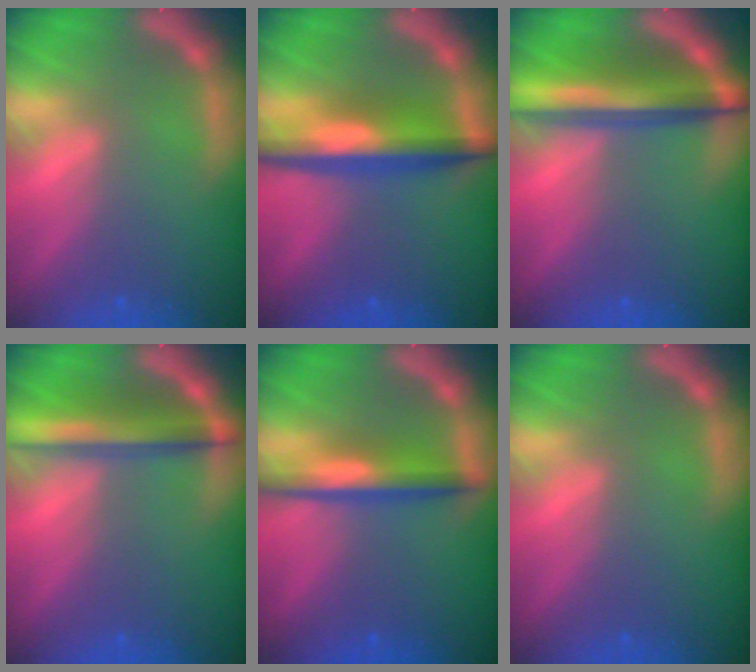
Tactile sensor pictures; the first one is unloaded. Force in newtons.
{"total": 6.5}
{"total": 7.6}
{"total": 5.5}
{"total": 4.5}
{"total": 0.0}